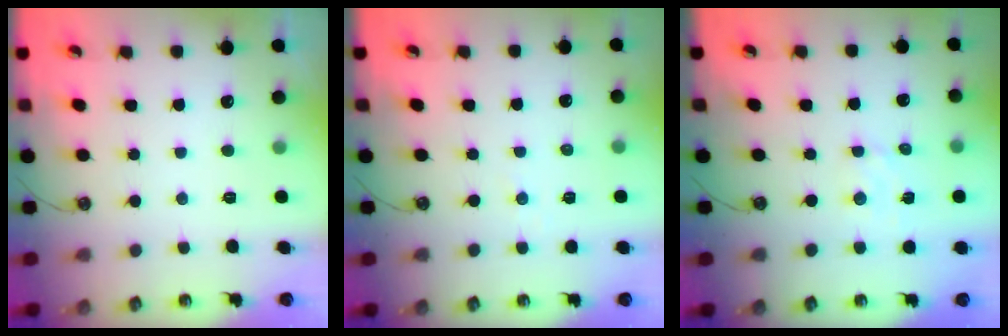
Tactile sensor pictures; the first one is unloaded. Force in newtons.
{"total": 2.7, "press": 2.7, "slide": 0.3}
{"total": 2.7, "press": 2.7, "slide": 0.4}